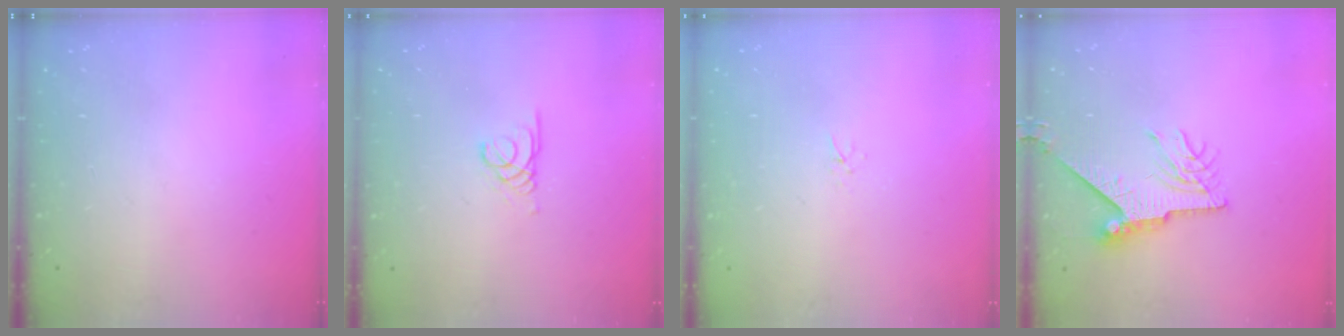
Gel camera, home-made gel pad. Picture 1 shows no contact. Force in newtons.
{"total": 1.7, "press": 1.7, "slide": 0.1}
{"total": 1.6, "press": 1.6, "slide": 0.2}
{"total": 9.3, "press": 9.3, "slide": 0.4}